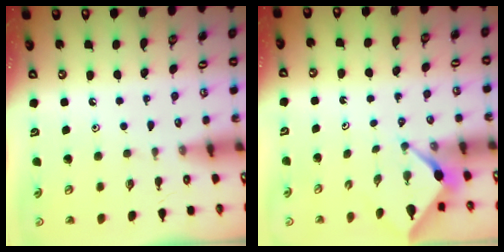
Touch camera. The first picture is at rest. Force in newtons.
{"total": 2.5, "press": 2.5, "slide": 0.2}